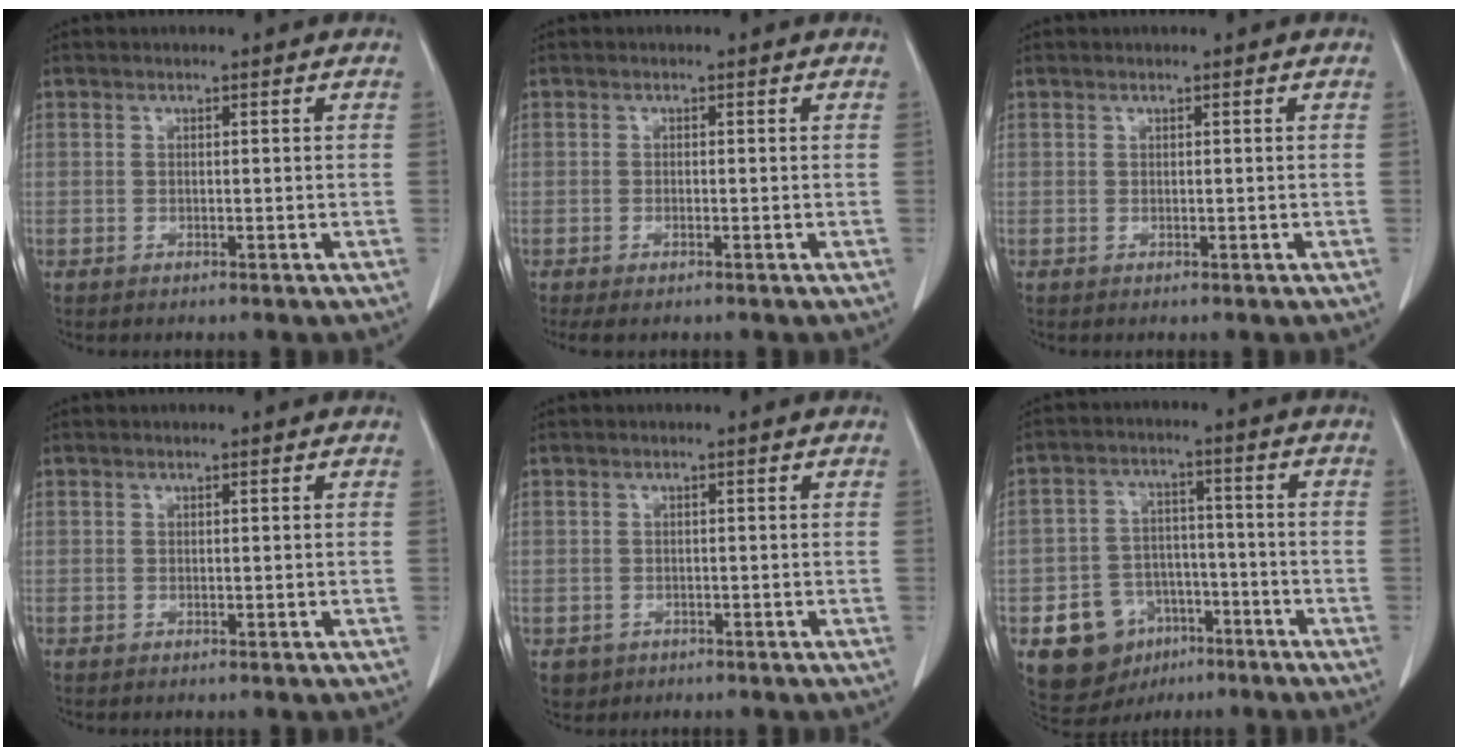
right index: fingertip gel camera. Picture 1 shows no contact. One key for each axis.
{"total": 2.0, "fx": -1.4, "fy": 0.3, "fz": 1.4, "tx": -0.020, "ty": -0.005, "tz": -0.023}
{"total": 0.0}
{"total": 0.0}
{"total": 2.6, "fx": -1.1, "fy": 2.3, "fz": 0.2, "tx": -0.001, "ty": 0.005, "tz": -0.014}
{"total": 10.4, "fx": -5.1, "fy": 8.3, "fz": 3.6, "tx": -0.063, "ty": 0.025, "tz": -0.073}